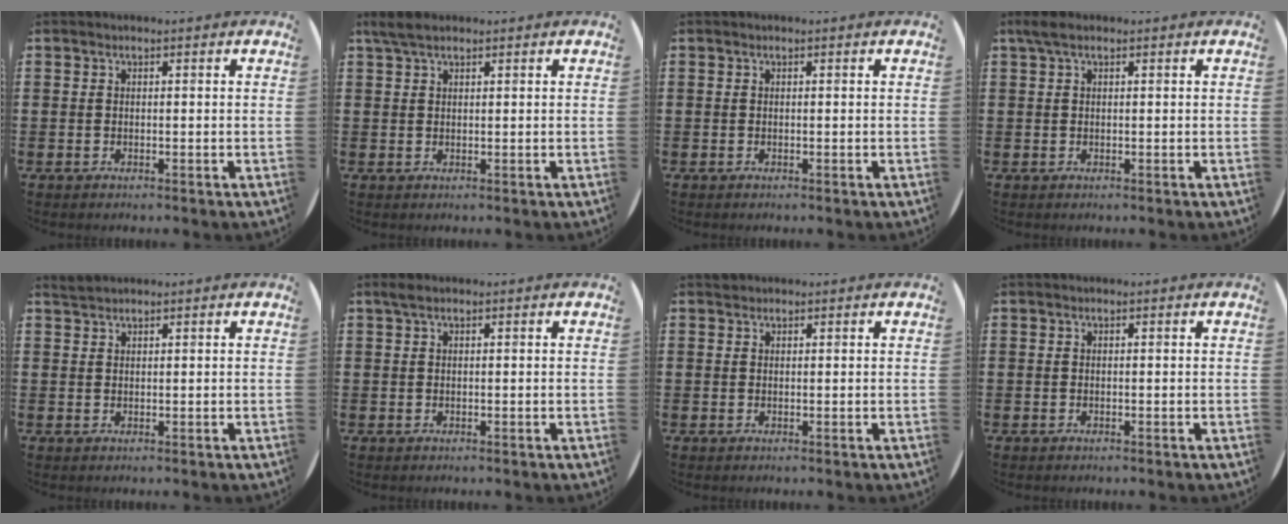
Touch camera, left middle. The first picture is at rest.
{"total": 2.4, "force": [1.8, 0.9, 1.4], "torque": [-0.031, 0.006, 0.032]}
{"total": 0.0}
{"total": 1.5, "force": [1.0, 0.6, 1.0], "torque": [-0.022, 0.006, 0.016]}
{"total": 1.0, "force": [1.0, 0.1, 0.0], "torque": [-0.001, 0.001, 0.020]}
{"total": 0.7, "force": [0.5, 0.2, 0.4], "torque": [-0.008, 0.003, 0.008]}
{"total": 0.5, "force": [0.4, 0.2, -0.1], "torque": [0.011, 0.001, 0.006]}
{"total": 0.0}